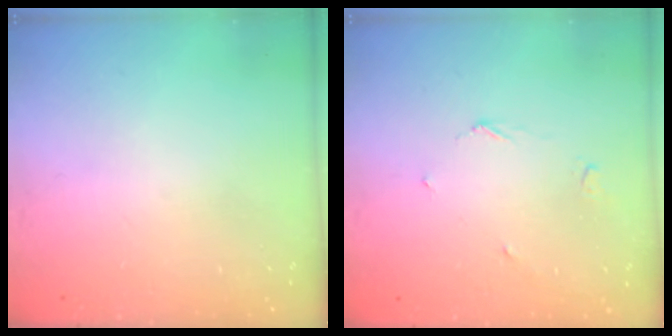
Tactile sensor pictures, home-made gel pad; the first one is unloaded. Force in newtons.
{"total": 2.8, "press": 2.8, "slide": 0.2}